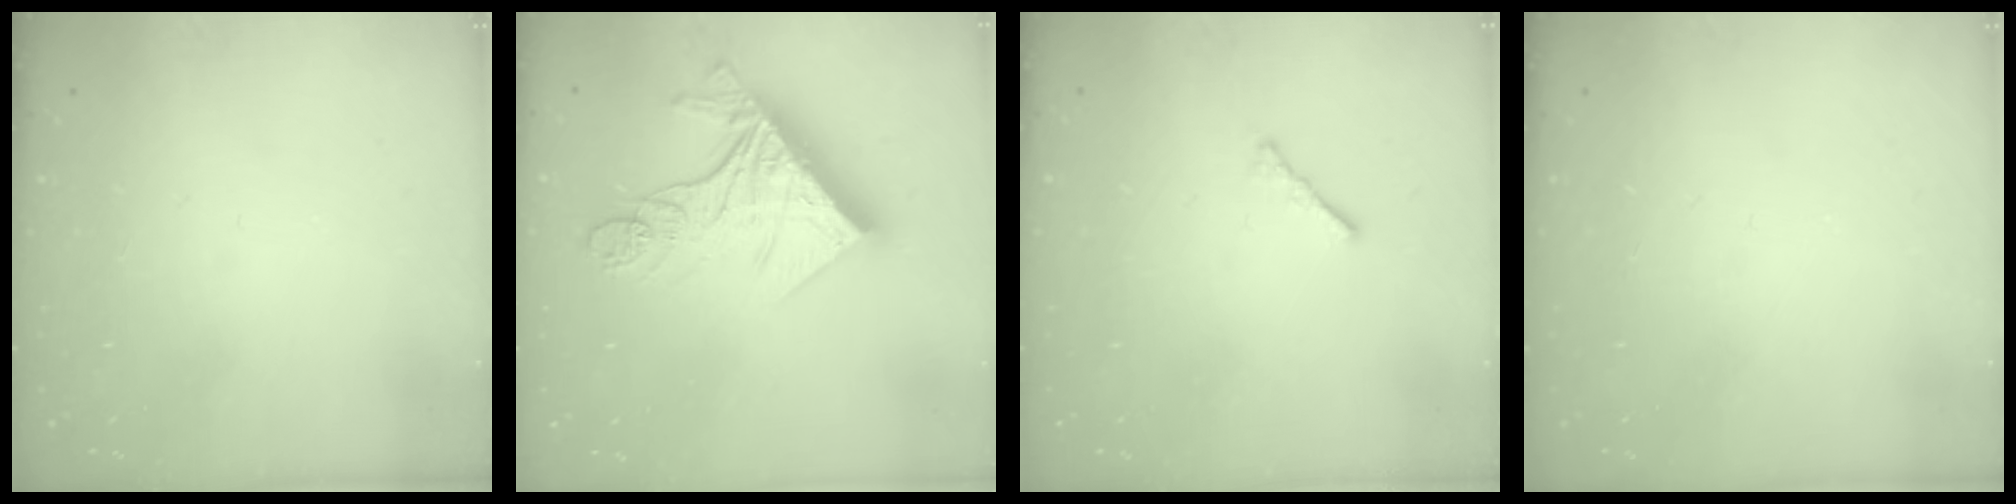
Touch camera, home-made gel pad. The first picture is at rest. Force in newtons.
{"total": 19.7, "press": 19.6, "slide": 2.0}
{"total": 1.9, "press": 1.8, "slide": 0.5}
{"total": 0.0}